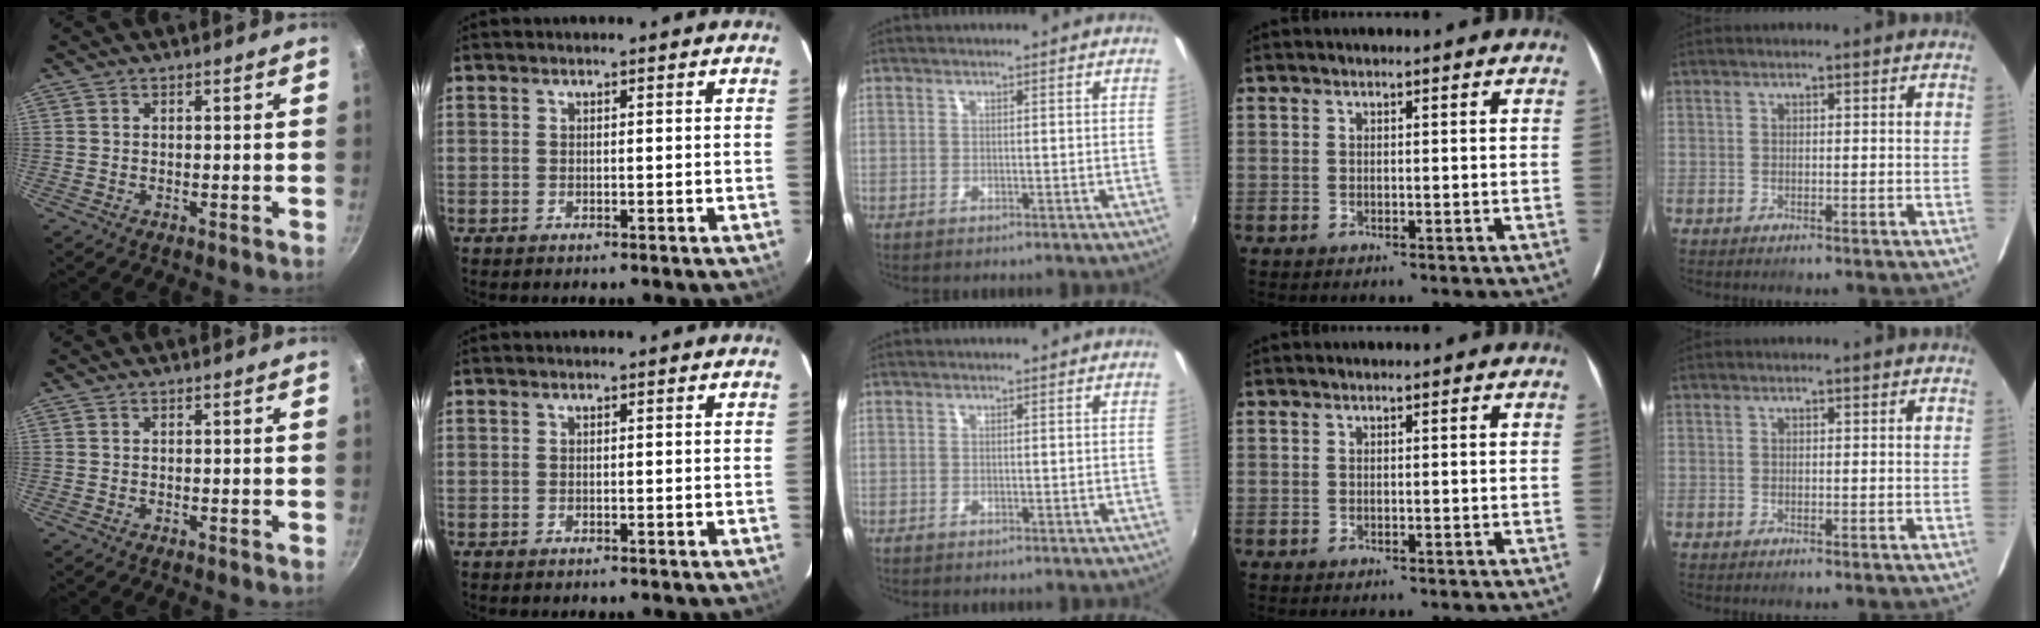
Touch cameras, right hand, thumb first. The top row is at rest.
{}